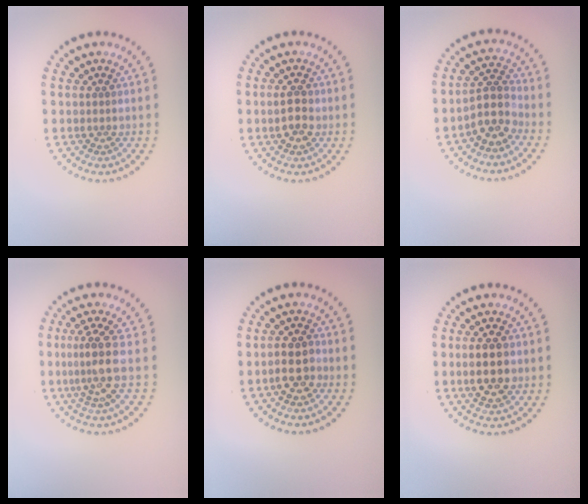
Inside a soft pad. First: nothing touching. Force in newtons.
{"total": 2.5, "press": 2.5, "slide": 0.0}
{"total": 3.6, "press": 3.1, "slide": 1.8}
{"total": 3.3, "press": 2.6, "slide": 2.1}
{"total": 2.9, "press": 2.8, "slide": 0.7}
{"total": 4.4, "press": 4.3, "slide": 0.2}